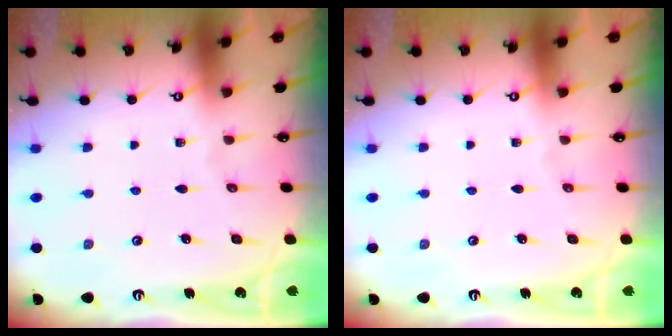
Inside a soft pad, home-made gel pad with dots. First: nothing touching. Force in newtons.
{"total": 0.0}